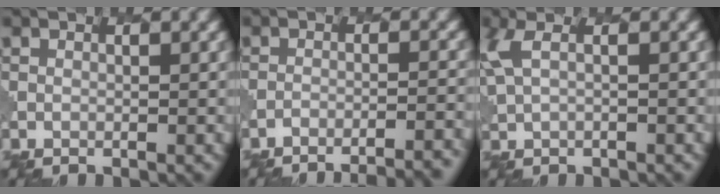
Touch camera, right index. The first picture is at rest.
{"total": 7.6, "force": [-7.2, 1.4, 2.1], "torque": [-0.013, 0.016, -0.086]}
{"total": 2.8, "force": [0.9, 0.9, 2.5], "torque": [-0.064, 0.002, 0.018]}